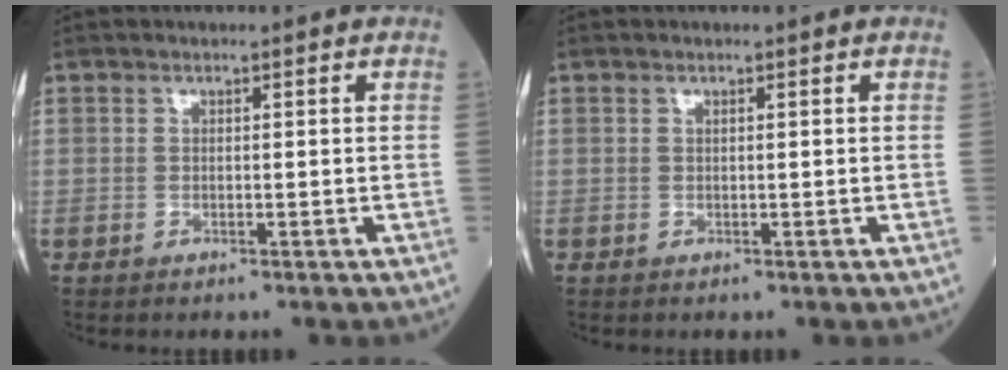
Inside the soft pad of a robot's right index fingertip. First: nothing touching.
{"total": 0.0}